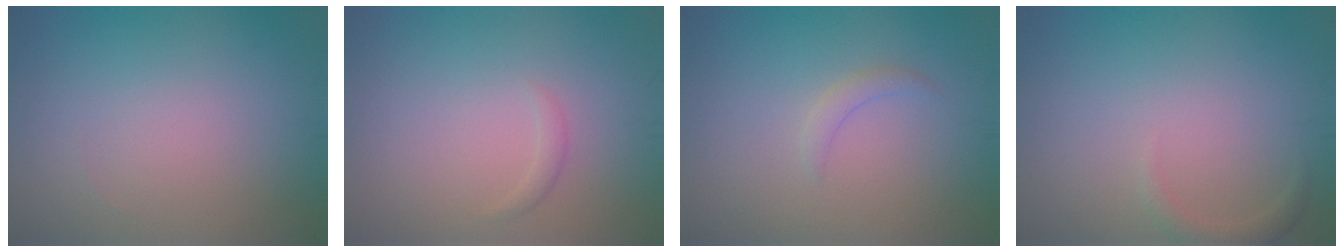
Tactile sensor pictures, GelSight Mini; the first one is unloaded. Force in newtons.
{"total": 0.8, "press": 0.8, "slide": 0.1}
{"total": 1.2, "press": 1.2, "slide": 0.2}
{"total": 1.3, "press": 1.2, "slide": 0.2}